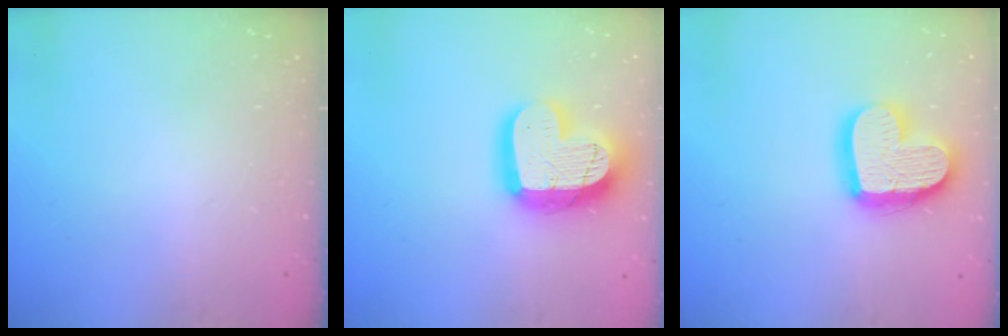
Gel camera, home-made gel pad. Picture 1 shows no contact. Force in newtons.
{"total": 18.9, "press": 18.8, "slide": 1.5}
{"total": 17.3, "press": 17.3, "slide": 1.5}